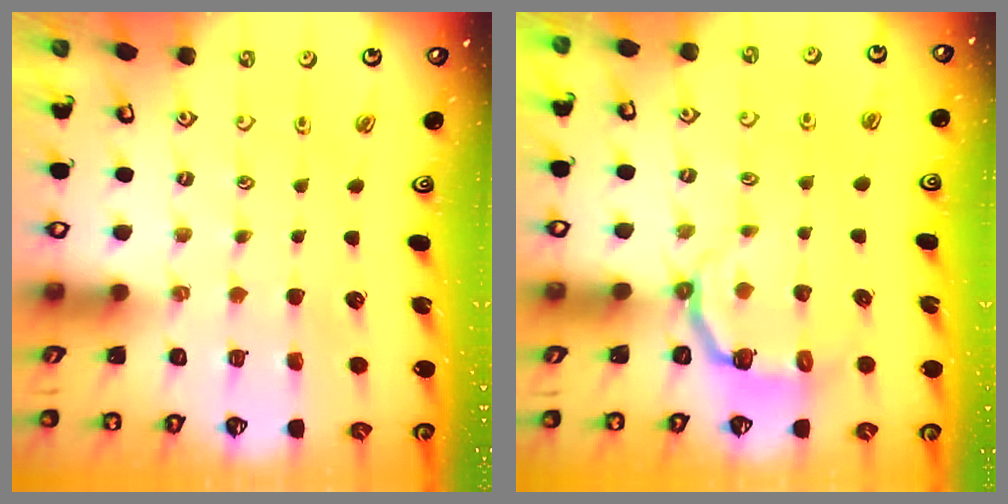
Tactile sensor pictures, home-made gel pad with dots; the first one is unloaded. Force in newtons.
{"total": 4.1, "press": 2.5, "slide": 3.2}